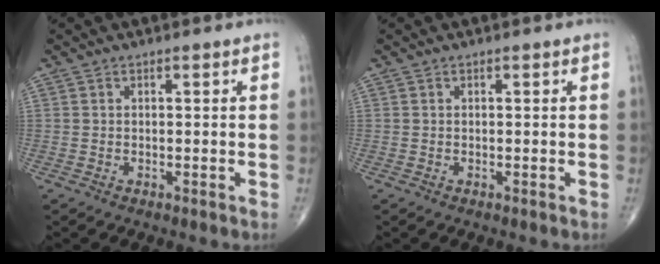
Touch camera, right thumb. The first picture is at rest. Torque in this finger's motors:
{"motor_torque": [0.00, 0.00, -0.06, 0.04, 0.00]}